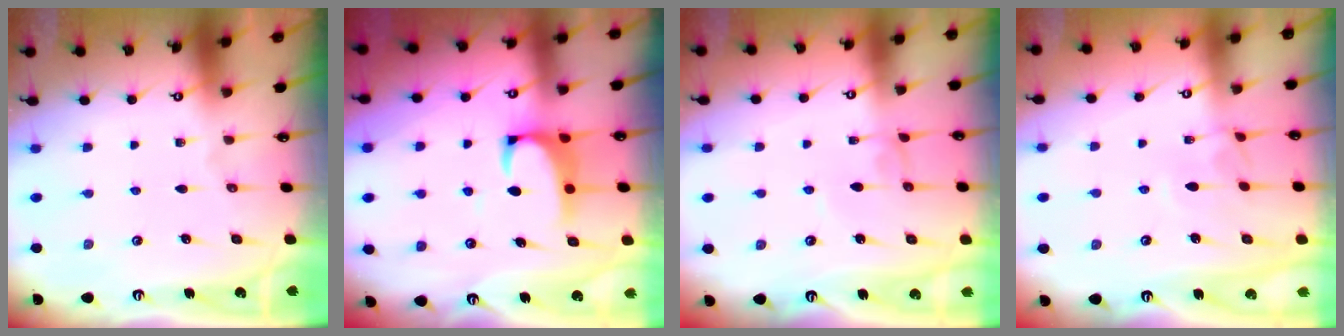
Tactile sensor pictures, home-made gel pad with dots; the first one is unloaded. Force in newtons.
{"total": 2.1, "press": 1.9, "slide": 1.0}
{"total": 1.1, "press": 1.1, "slide": 0.2}
{"total": 3.0, "press": 3.0, "slide": 0.3}